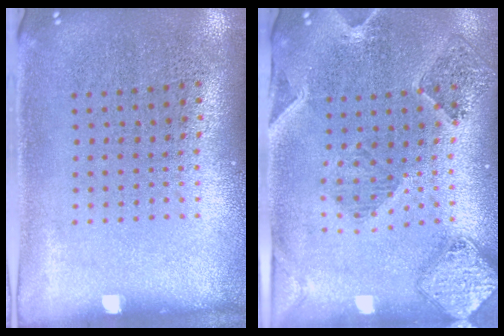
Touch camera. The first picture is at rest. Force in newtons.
{"total": 1.5, "press": 1.5, "slide": 0.3}